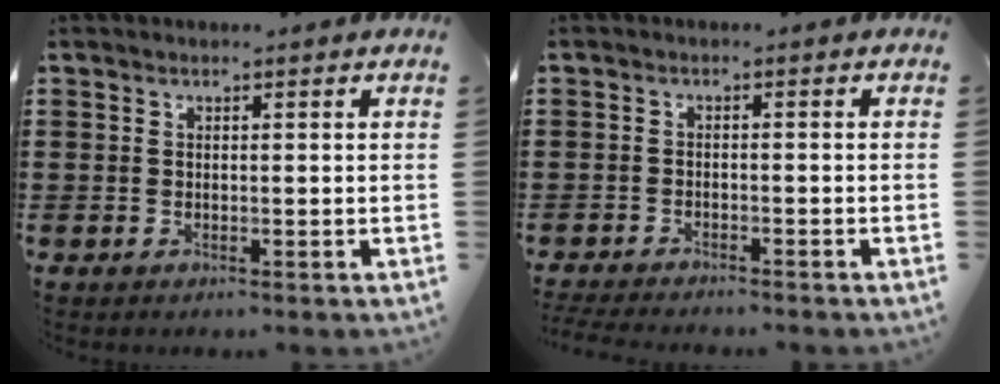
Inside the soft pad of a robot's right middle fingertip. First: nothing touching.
{"total": 2.4, "force": [-2.4, -0.1, 0.3], "torque": [-0.016, -0.008, -0.050]}